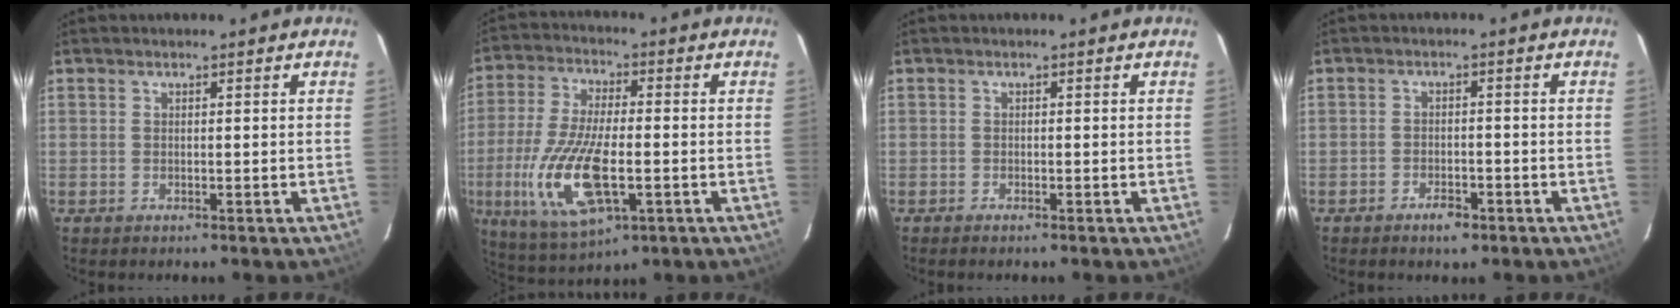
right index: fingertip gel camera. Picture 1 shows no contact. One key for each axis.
{"total": 16.1, "fx": -4.2, "fy": 6.1, "fz": 14.4, "tx": -0.304, "ty": -0.021, "tz": -0.073}
{"total": 0.9, "fx": -0.8, "fy": 0.1, "fz": 0.4, "tx": -0.009, "ty": -0.002, "tz": -0.015}
{"total": 3.5, "fx": -2.5, "fy": 1.7, "fz": 1.8, "tx": -0.043, "ty": 0.003, "tz": -0.040}